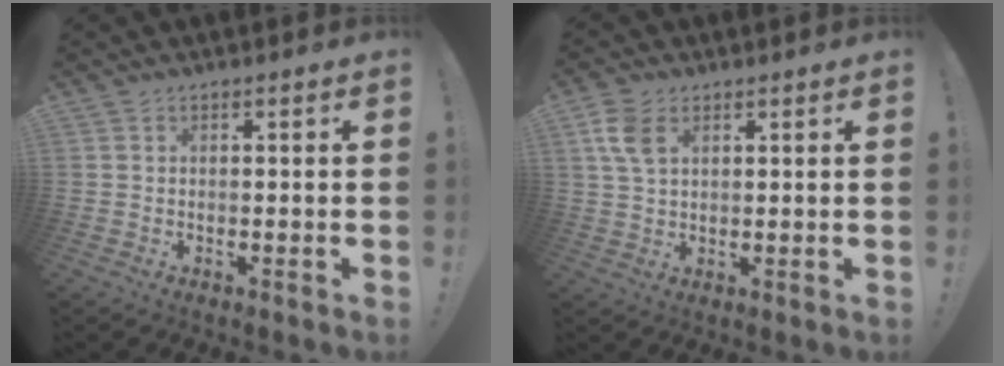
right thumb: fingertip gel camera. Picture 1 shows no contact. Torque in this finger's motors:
{"motor_torque": [0.03, 0.05, 0.16, 0.13, 0.01]}